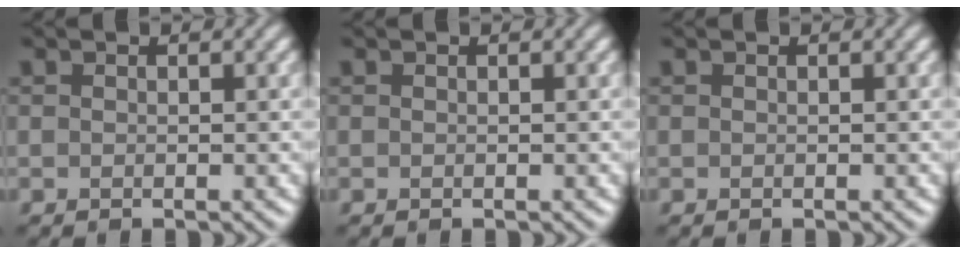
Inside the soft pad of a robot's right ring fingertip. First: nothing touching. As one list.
[{"total": 0.0}, {"total": 0.0}]